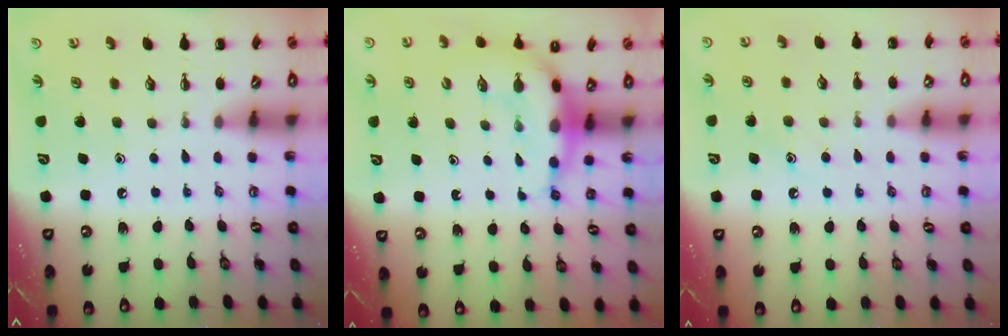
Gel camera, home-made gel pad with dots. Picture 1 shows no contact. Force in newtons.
{"total": 7.7, "press": 7.5, "slide": 1.7}
{"total": 8.1, "press": 8.0, "slide": 1.4}